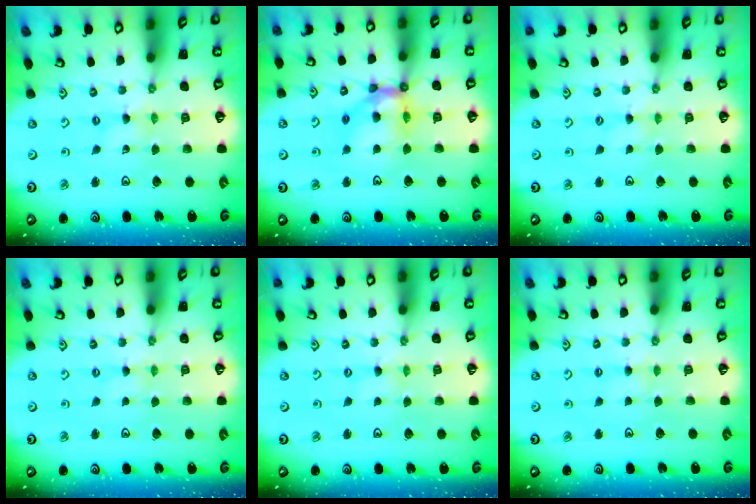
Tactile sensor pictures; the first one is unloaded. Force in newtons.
{"total": 12.5, "press": 12.4, "slide": 1.9}
{"total": 1.8, "press": 1.8, "slide": 0.2}
{"total": 0.7, "press": 0.7, "slide": 0.2}
{"total": 1.0, "press": 1.0, "slide": 0.2}
{"total": 2.3, "press": 2.3, "slide": 0.3}